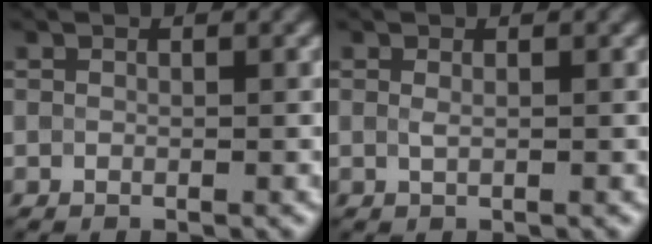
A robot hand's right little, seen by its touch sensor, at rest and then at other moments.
{"total": 0.6, "force": [0.2, 0.2, 0.5], "torque": [-0.016, 0.001, 0.003]}